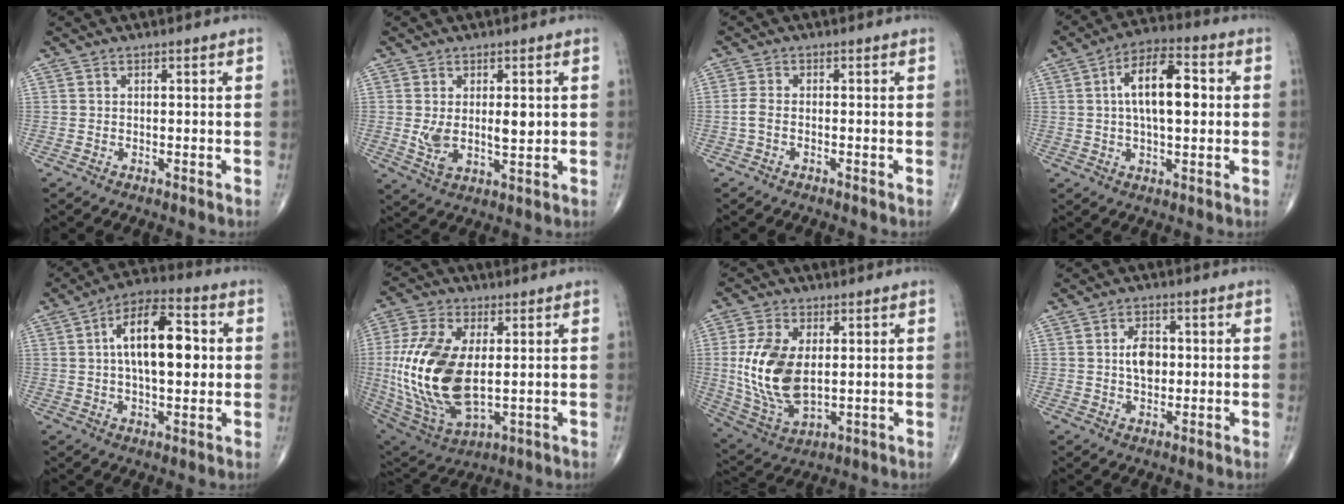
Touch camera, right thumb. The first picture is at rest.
{"total": 7.4, "force": [0.8, 3.6, 6.4], "torque": [-0.103, -0.013, 0.021]}
{"total": 1.9, "force": [-0.6, 1.0, 1.5], "torque": [-0.035, 0.006, -0.017]}
{"total": 12.6, "force": [1.7, 5.7, 11.2], "torque": [-0.178, 0.016, 0.022]}
{"total": 15.3, "force": [2.1, 7.1, 13.4], "torque": [-0.203, 0.016, 0.028]}
{"total": 21.8, "force": [0.8, 11.4, 18.5], "torque": [-0.396, -0.016, 0.027]}
{"total": 14.9, "force": [1.4, 8.3, 12.2], "torque": [-0.244, -0.013, 0.038]}
{"total": 5.3, "force": [0.4, 3.4, 4.1], "torque": [-0.056, 0.001, 0.006]}